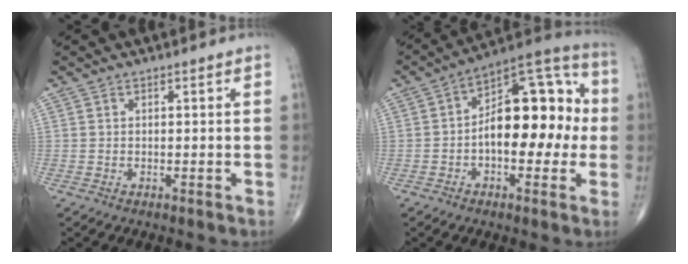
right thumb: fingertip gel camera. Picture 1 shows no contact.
{"total": 17.7, "force": [-0.6, 9.4, 15.0], "torque": [-0.186, 0.045, -0.018]}